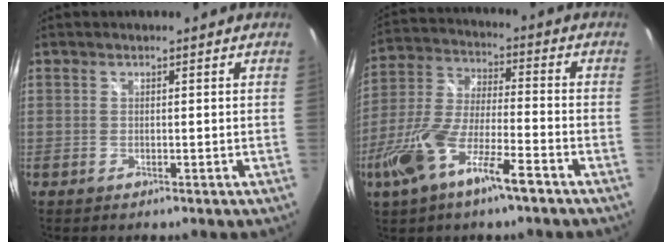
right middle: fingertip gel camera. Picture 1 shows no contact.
{"total": 14.6, "force": [-8.2, 3.2, 11.6], "torque": [-0.247, -0.020, -0.158]}